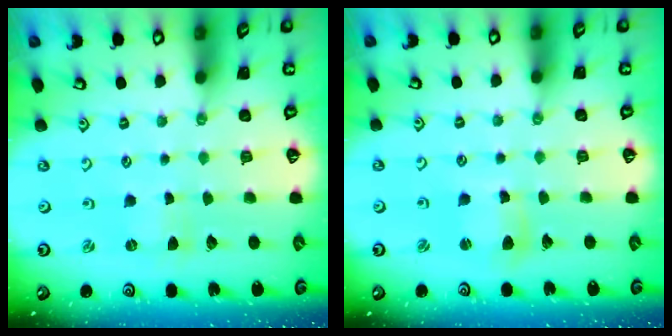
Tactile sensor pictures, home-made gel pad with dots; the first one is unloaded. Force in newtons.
{"total": 4.4, "press": 4.4, "slide": 0.5}